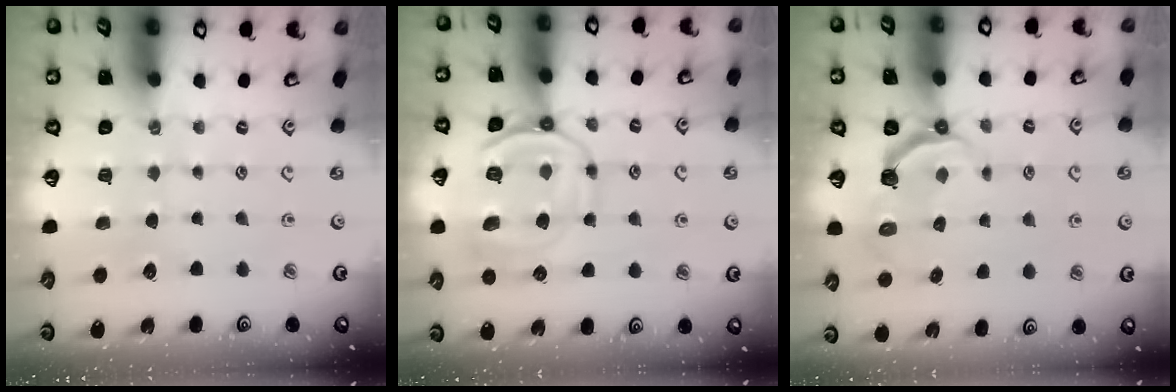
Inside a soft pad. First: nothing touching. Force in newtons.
{"total": 12.5, "press": 12.5, "slide": 1.2}
{"total": 5.0, "press": 3.4, "slide": 3.7}